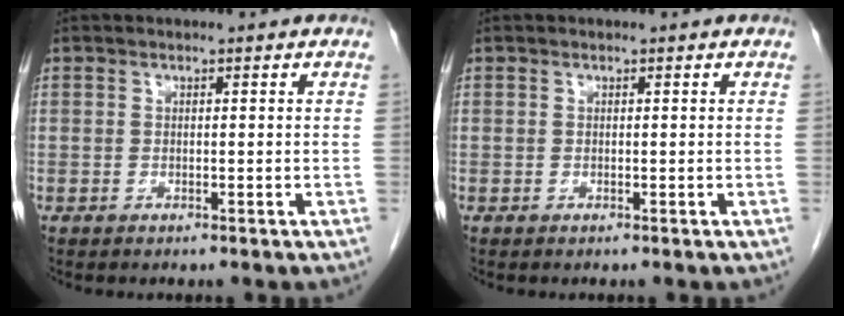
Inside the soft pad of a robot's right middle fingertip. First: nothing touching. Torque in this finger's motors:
{"motor_torque": [-0.24, -0.10, 0.03, -0.01]}